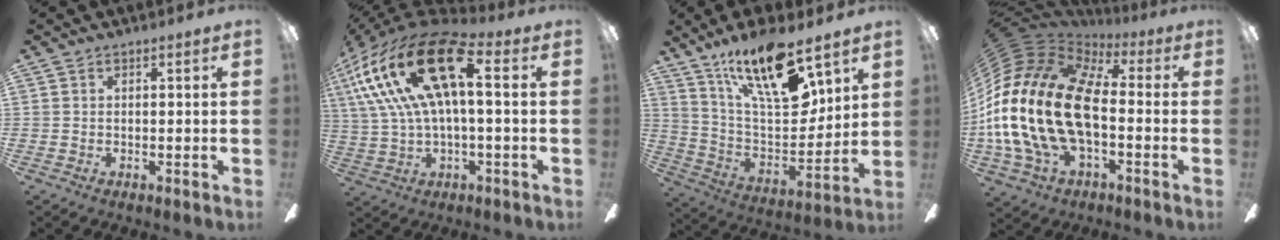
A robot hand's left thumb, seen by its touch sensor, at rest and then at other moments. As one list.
[{"total": 24.5, "force": [6.1, 10.8, 21.2], "torque": [-0.413, -0.001, 0.102]}, {"total": 23.2, "force": [14.8, 8.5, 15.8], "torque": [-0.267, -0.082, 0.249]}, {"total": 26.8, "force": [-2.1, 15.7, 21.6], "torque": [-0.481, 0.019, -0.037]}]